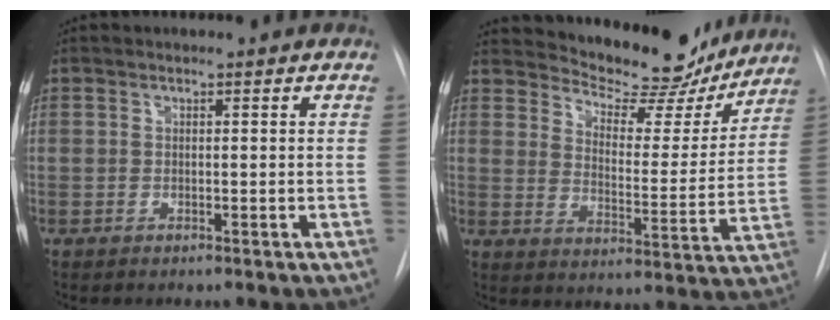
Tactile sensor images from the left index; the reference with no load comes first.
{"total": 15.8, "force": [14.8, 4.2, 3.5], "torque": [-0.039, -0.027, 0.193]}